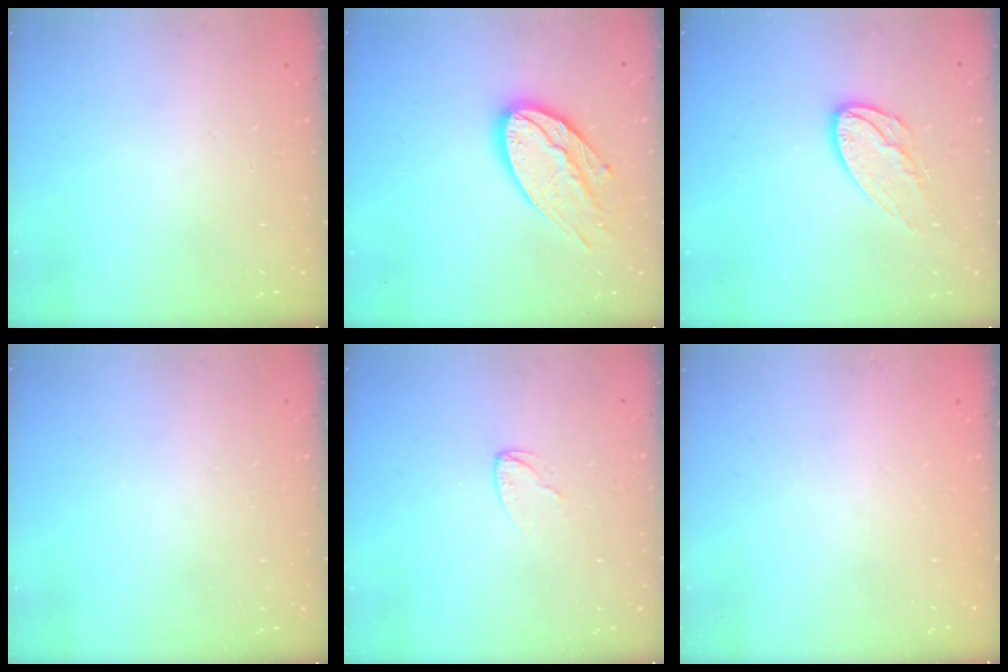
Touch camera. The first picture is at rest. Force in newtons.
{"total": 15.8, "press": 15.8, "slide": 1.2}
{"total": 10.9, "press": 10.9, "slide": 0.8}
{"total": 0.0}
{"total": 3.0, "press": 3.0, "slide": 0.3}
{"total": 0.0}